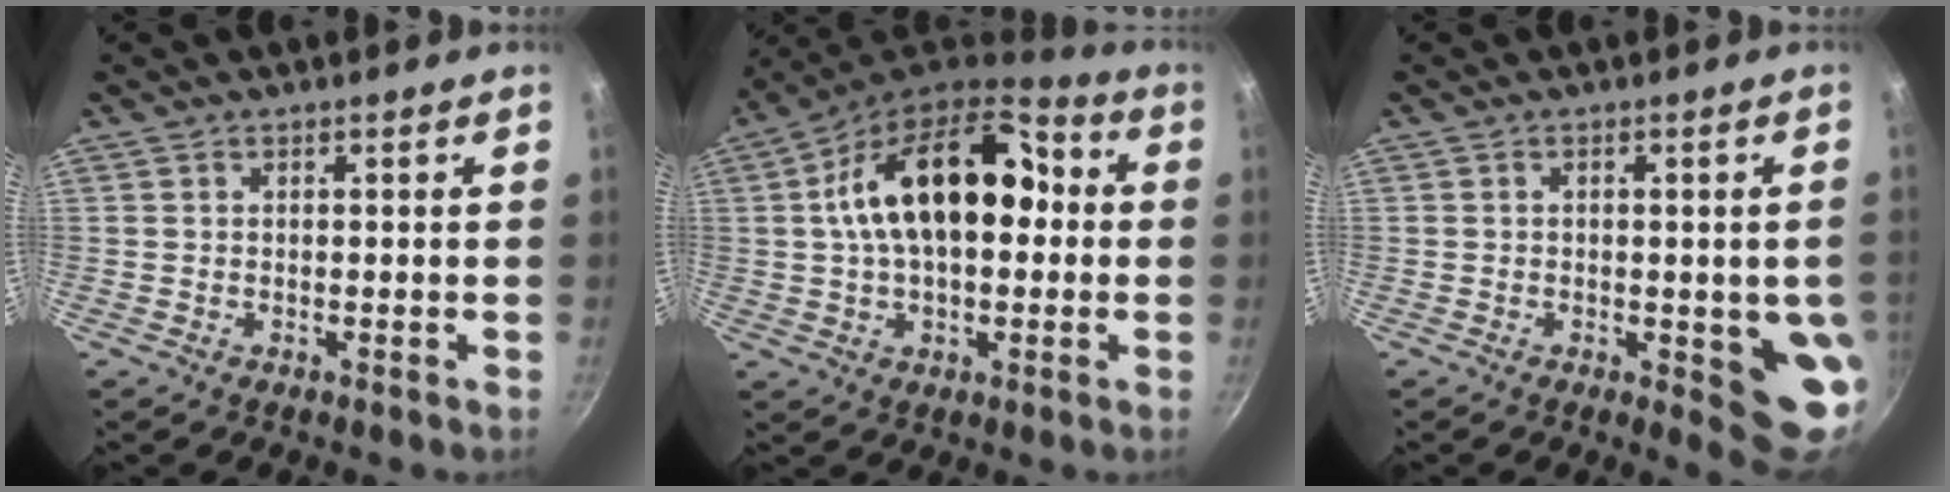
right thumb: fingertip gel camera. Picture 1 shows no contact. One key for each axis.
{"total": 20.3, "fx": 2.1, "fy": 12.0, "fz": 16.2, "tx": -0.245, "ty": 0.038, "tz": 0.017}
{"total": 9.3, "fx": -1.5, "fy": 3.3, "fz": 8.6, "tx": -0.073, "ty": -0.006, "tz": -0.015}